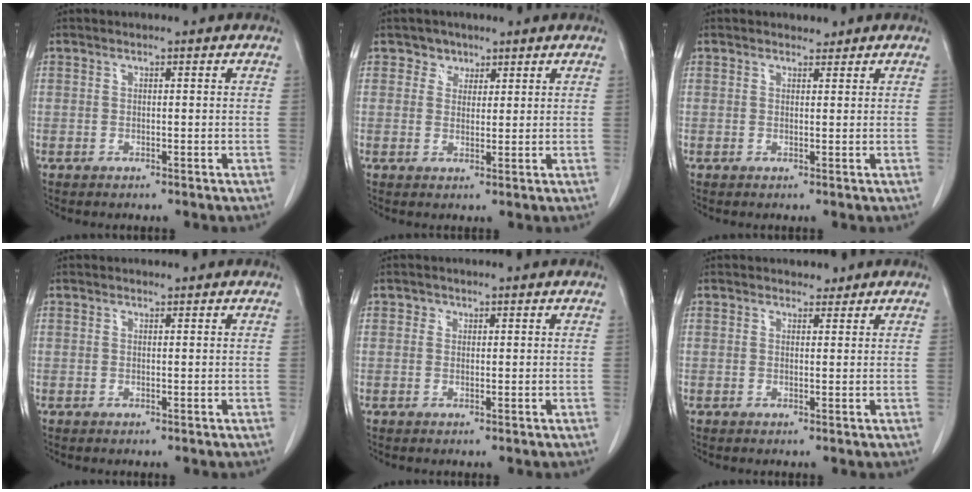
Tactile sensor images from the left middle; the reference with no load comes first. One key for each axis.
{"total": 2.6, "fx": 1.6, "fy": 2.1, "fz": 0.1, "tx": 0.006, "ty": 0.002, "tz": 0.019}
{"total": 0.9, "fx": 0.8, "fy": 0.4, "fz": -0.1, "tx": 0.000, "ty": 0.000, "tz": 0.010}
{"total": 0.0}
{"total": 0.8, "fx": 0.3, "fy": 0.7, "fz": 0.1, "tx": 0.008, "ty": 0.001, "tz": 0.003}
{"total": 1.2, "fx": 1.0, "fy": 0.7, "fz": -0.1, "tx": 0.003, "ty": 0.001, "tz": 0.011}